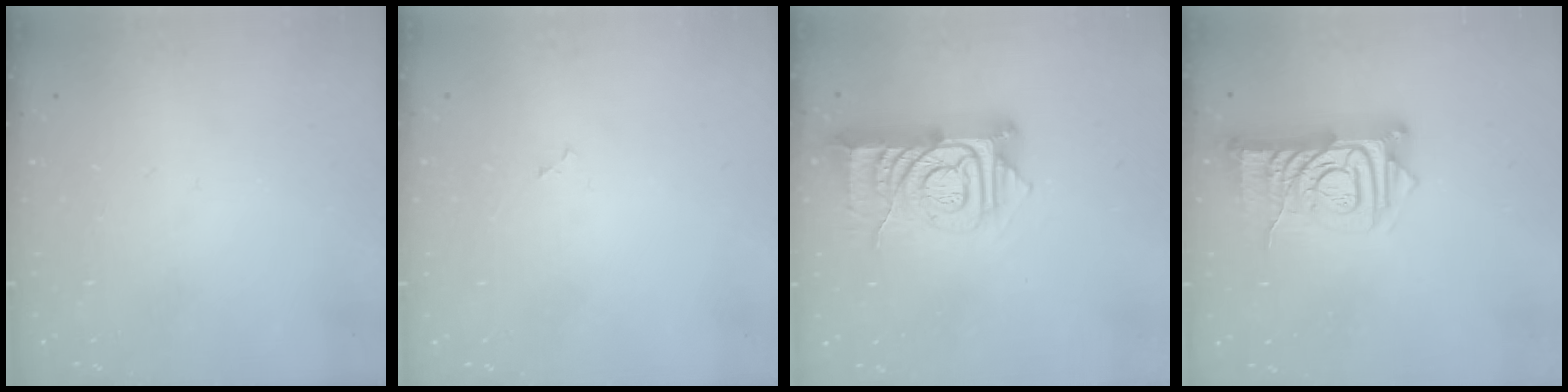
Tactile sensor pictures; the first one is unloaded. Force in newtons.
{"total": 2.3, "press": 2.3, "slide": 0.2}
{"total": 13.0, "press": 13.0, "slide": 1.1}
{"total": 11.6, "press": 11.6, "slide": 1.1}